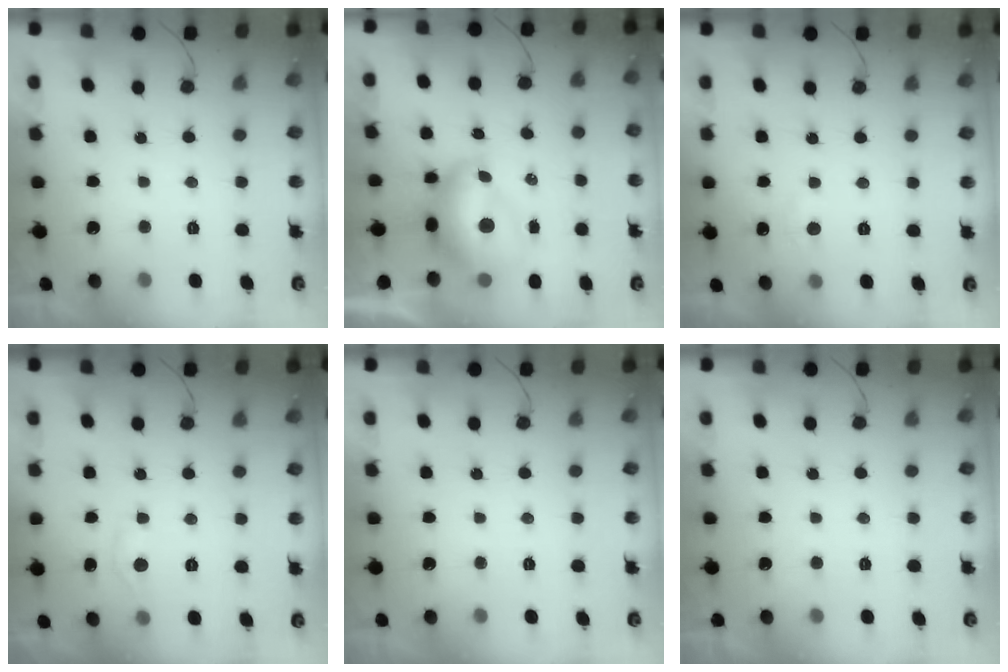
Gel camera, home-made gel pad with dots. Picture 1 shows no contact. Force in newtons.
{"total": 10.1, "press": 10.0, "slide": 1.4}
{"total": 3.8, "press": 3.8, "slide": 0.5}
{"total": 4.3, "press": 4.3, "slide": 0.6}
{"total": 0.0}
{"total": 0.0}